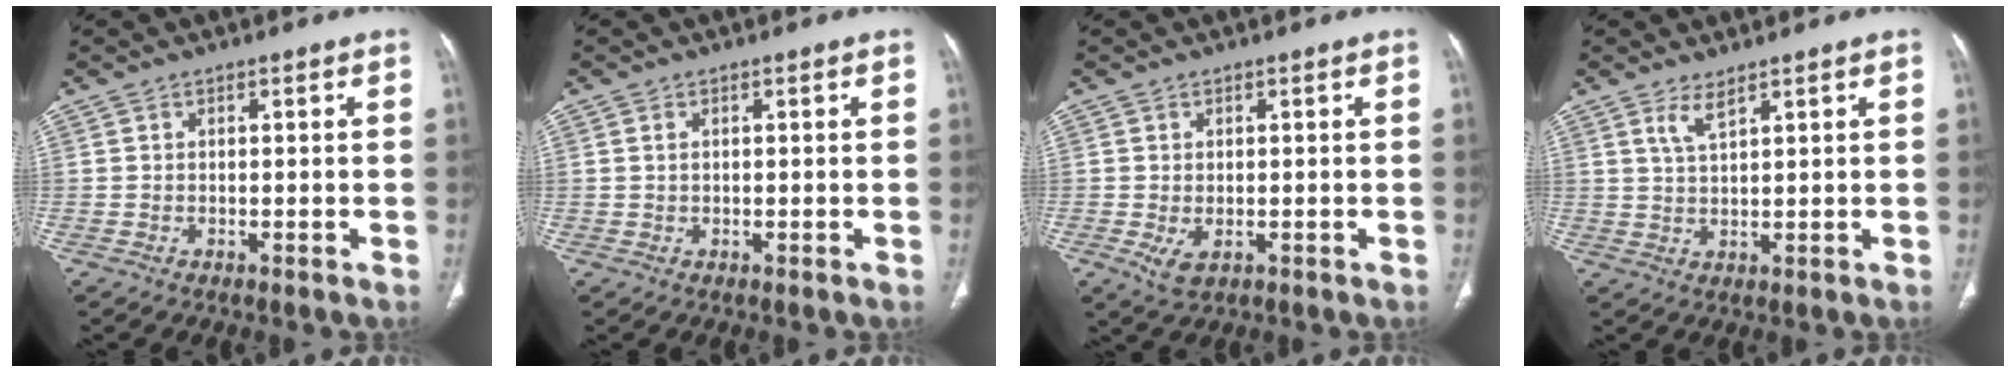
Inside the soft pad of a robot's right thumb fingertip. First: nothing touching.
{"total": 0.7, "force": [0.2, 0.4, 0.6], "torque": [-0.016, 0.004, 0.007]}
{"total": 3.3, "force": [-0.8, 1.9, 2.6], "torque": [-0.051, -0.006, -0.004]}
{"total": 3.1, "force": [2.1, 0.7, 2.1], "torque": [-0.047, -0.014, 0.049]}